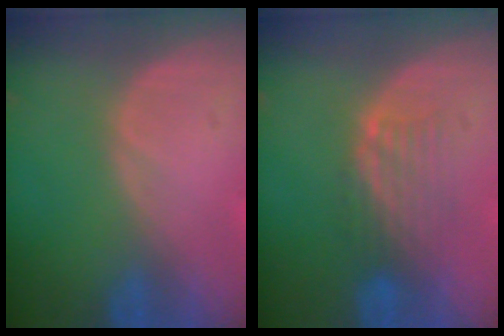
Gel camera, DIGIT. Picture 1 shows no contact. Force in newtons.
{"total": 4.7, "press": 4.1, "slide": 2.4}